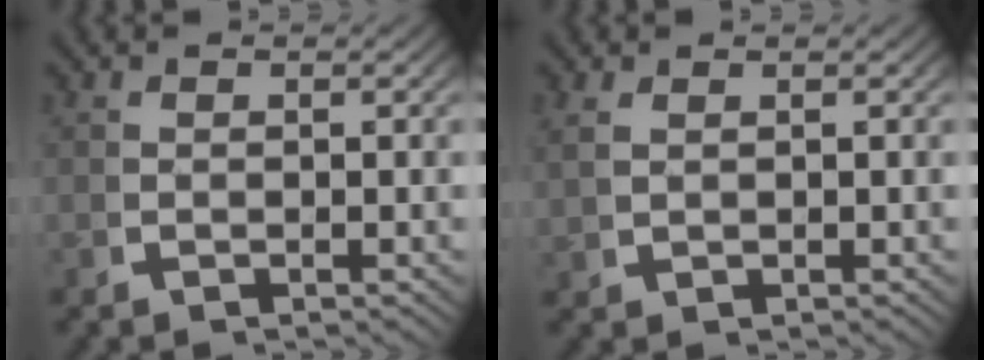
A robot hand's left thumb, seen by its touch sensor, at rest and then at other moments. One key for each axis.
{"total": 1.0, "fx": 0.9, "fy": 0.2, "fz": 0.5, "tx": -0.011, "ty": 0.007, "tz": 0.024}